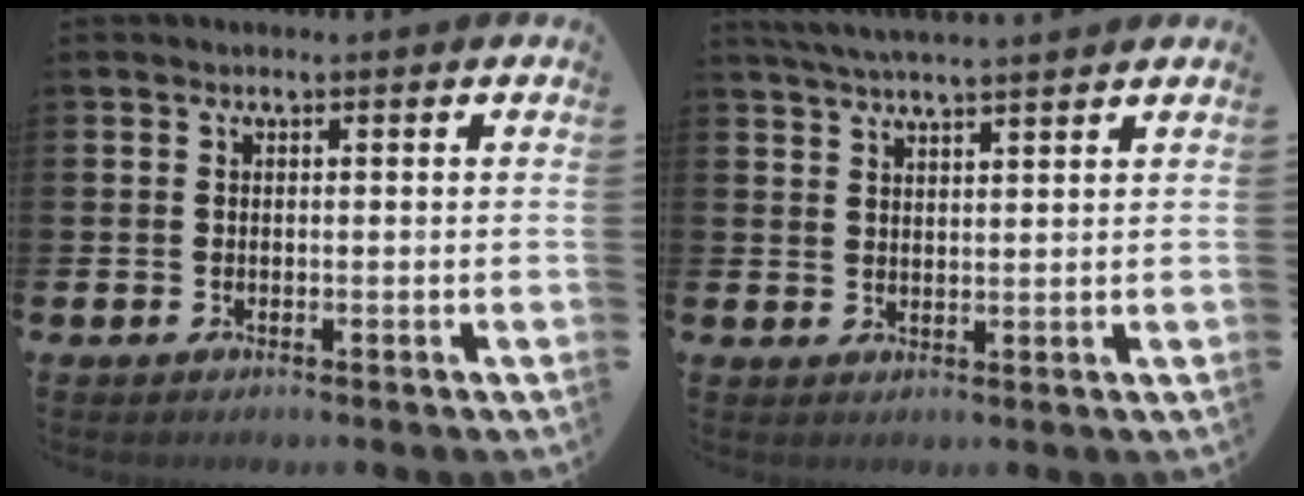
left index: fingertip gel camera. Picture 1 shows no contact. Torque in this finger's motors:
{"motor_torque": [0.11, -0.21, 0.52, 0.19]}